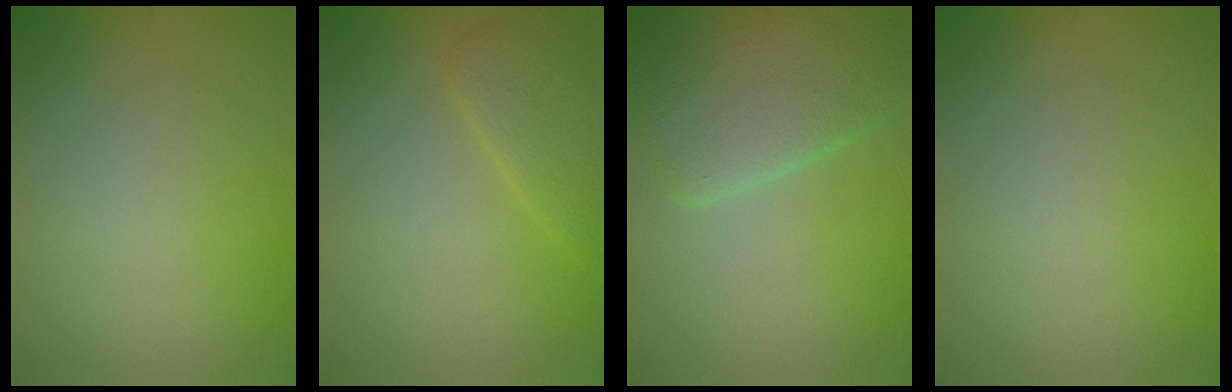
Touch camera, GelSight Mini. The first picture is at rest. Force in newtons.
{"total": 2.6, "press": 2.6, "slide": 0.1}
{"total": 7.1, "press": 7.1, "slide": 0.8}
{"total": 0.0}